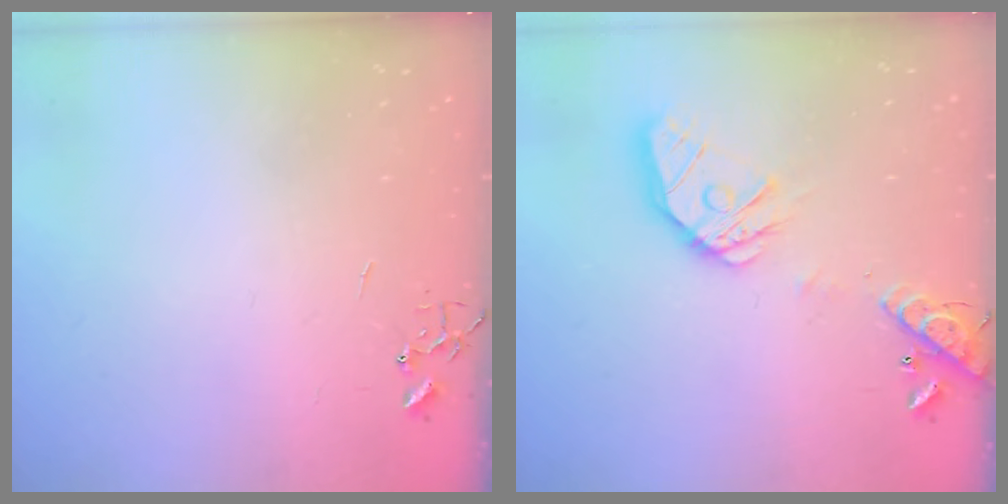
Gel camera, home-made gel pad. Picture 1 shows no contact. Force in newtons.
{"total": 17.6, "press": 17.3, "slide": 2.8}